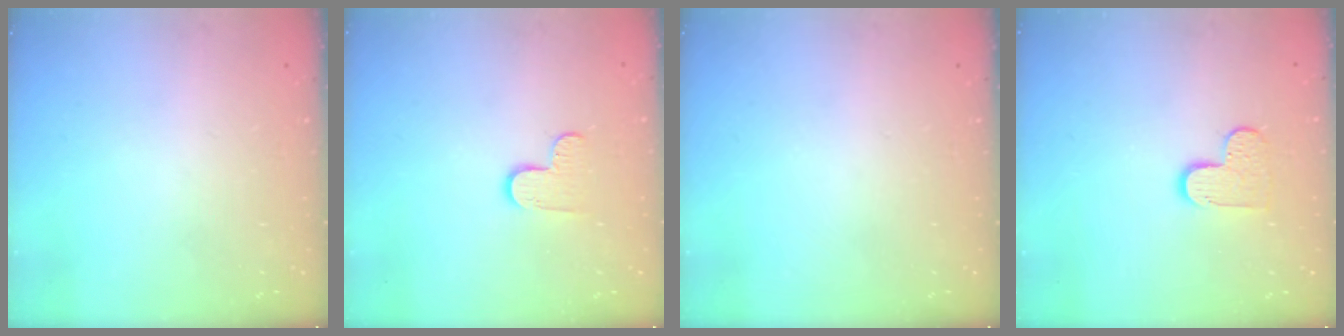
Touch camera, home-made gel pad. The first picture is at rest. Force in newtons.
{"total": 5.7, "press": 5.7, "slide": 0.5}
{"total": 0.0}
{"total": 7.4, "press": 7.4, "slide": 0.5}